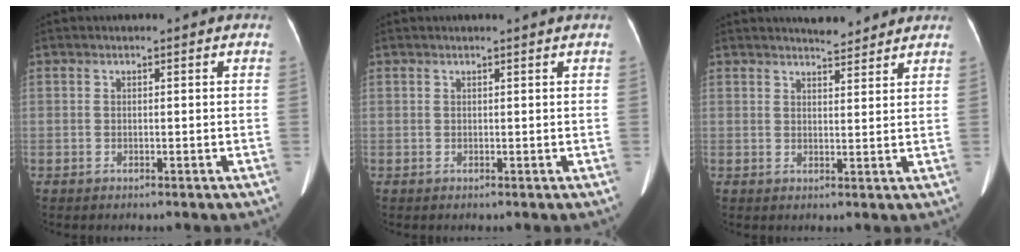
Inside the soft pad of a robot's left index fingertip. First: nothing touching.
{"total": 0.6, "force": [0.6, -0.1, 0.2], "torque": [-0.008, -0.001, 0.013]}
{"total": 4.5, "force": [4.3, 0.7, 1.0], "torque": [-0.018, 0.006, 0.057]}